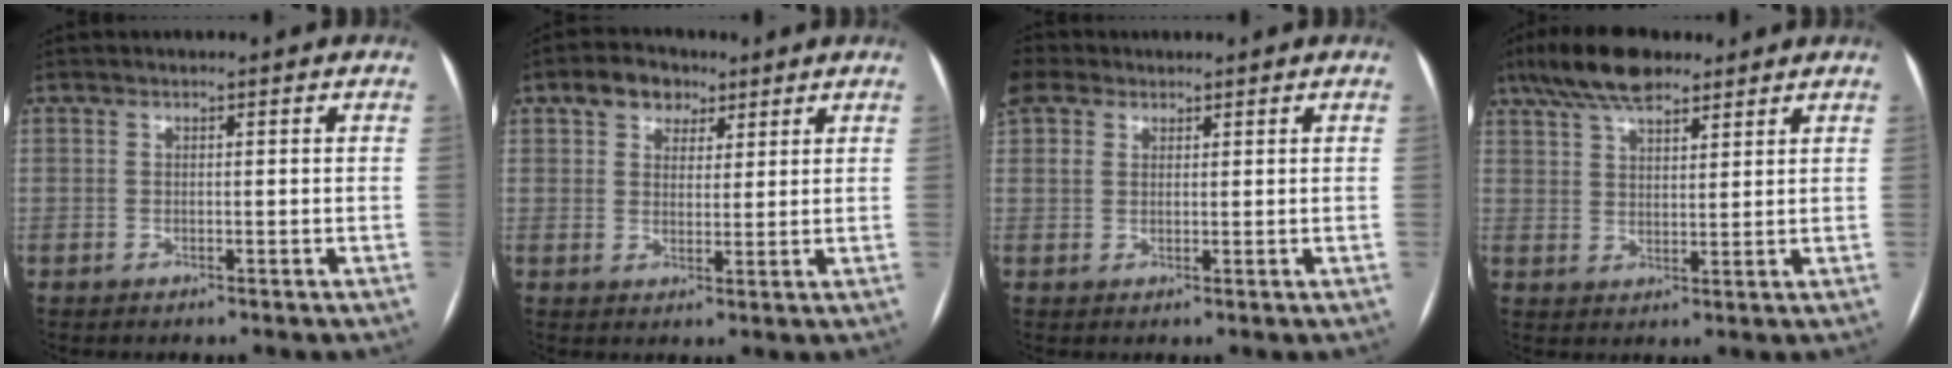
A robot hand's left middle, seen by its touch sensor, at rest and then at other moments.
{"total": 5.5, "force": [3.2, 3.8, 2.3], "torque": [-0.037, 0.018, 0.054]}
{"total": 3.1, "force": [2.2, 2.0, 1.1], "torque": [-0.037, 0.019, 0.052]}
{"total": 9.6, "force": [7.1, 3.2, 5.6], "torque": [-0.106, 0.023, 0.127]}